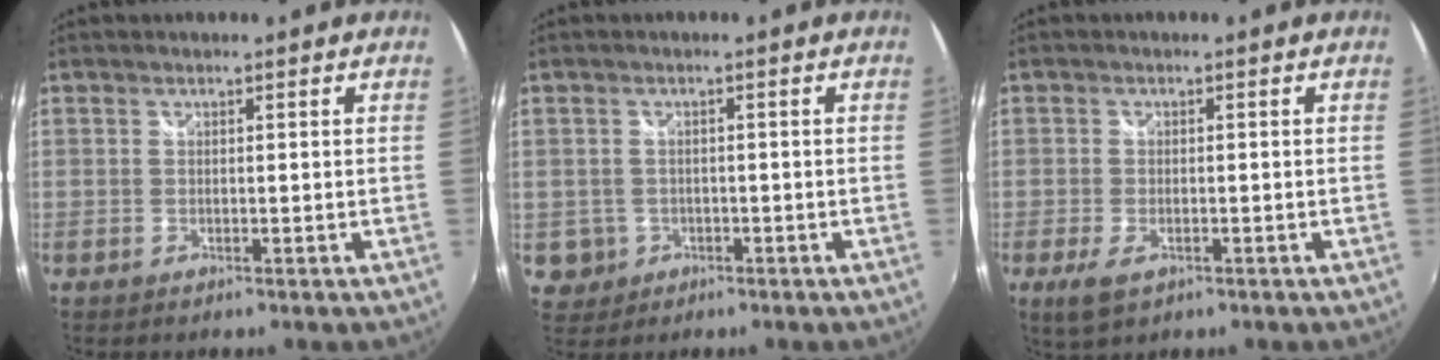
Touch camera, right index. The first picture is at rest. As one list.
[{"total": 4.2, "force": [-0.9, 4.0, 0.7], "torque": [-0.023, 0.005, -0.003]}, {"total": 4.4, "force": [-2.2, 2.1, 3.2], "torque": [-0.072, -0.010, -0.038]}]